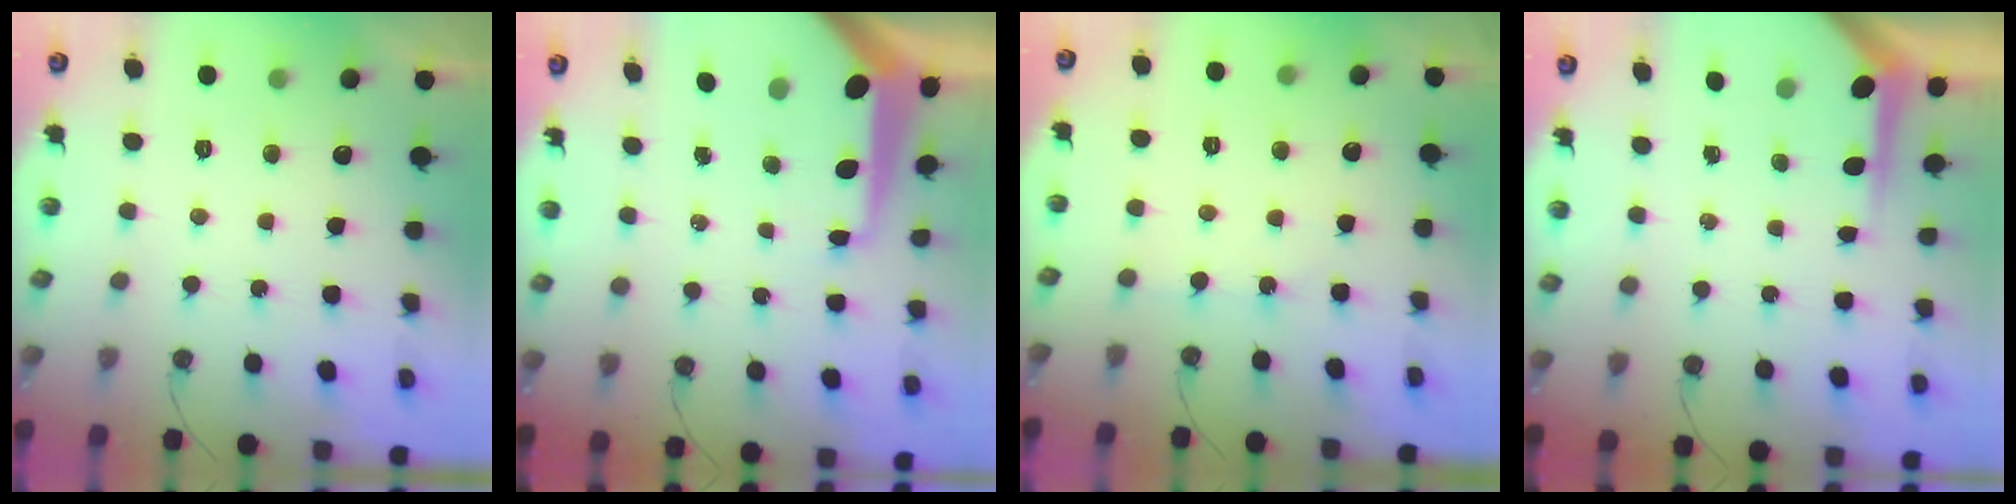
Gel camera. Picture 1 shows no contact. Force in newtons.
{"total": 12.2, "press": 12.1, "slide": 1.0}
{"total": 2.9, "press": 2.9, "slide": 0.3}
{"total": 3.9, "press": 3.9, "slide": 0.4}